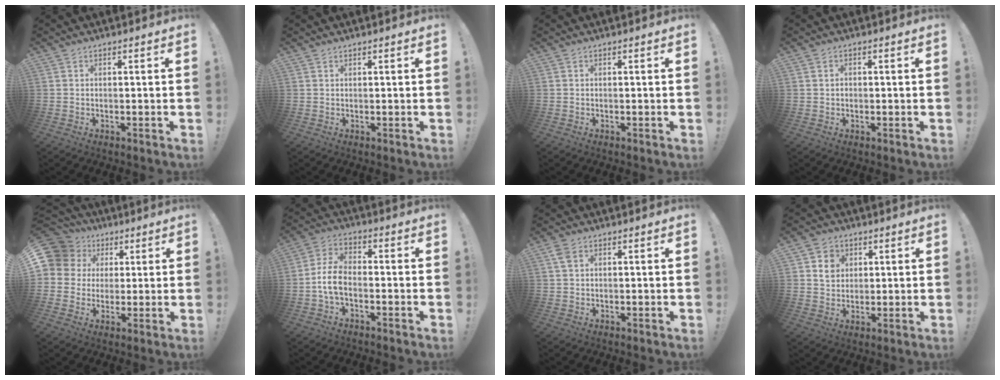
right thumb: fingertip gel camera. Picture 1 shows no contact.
{"total": 0.7, "force": [0.6, -0.1, 0.2], "torque": [0.004, -0.004, 0.011]}
{"total": 0.0}
{"total": 1.2, "force": [0.0, 1.1, 0.3], "torque": [-0.016, 0.009, 0.001]}
{"total": 10.3, "force": [3.0, 9.3, 3.3], "torque": [-0.063, -0.010, 0.062]}
{"total": 7.6, "force": [-2.1, 4.2, 5.9], "torque": [-0.130, 0.005, -0.038]}
{"total": 3.2, "force": [1.5, 1.9, 2.0], "torque": [-0.042, 0.004, 0.030]}
{"total": 6.3, "force": [2.8, 5.4, 1.5], "torque": [-0.001, -0.017, 0.050]}